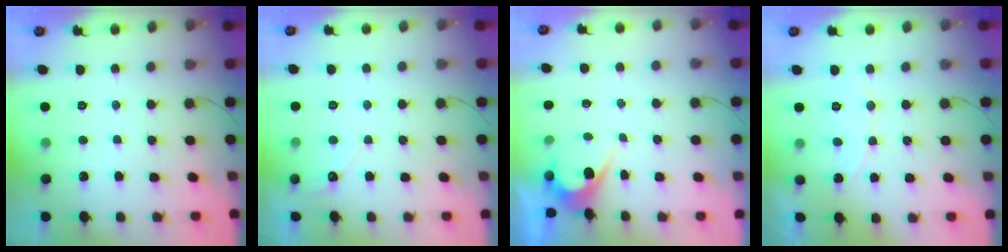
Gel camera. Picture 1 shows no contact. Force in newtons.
{"total": 3.5, "press": 3.4, "slide": 0.3}
{"total": 3.9, "press": 3.9, "slide": 0.3}
{"total": 7.2, "press": 7.2, "slide": 0.4}